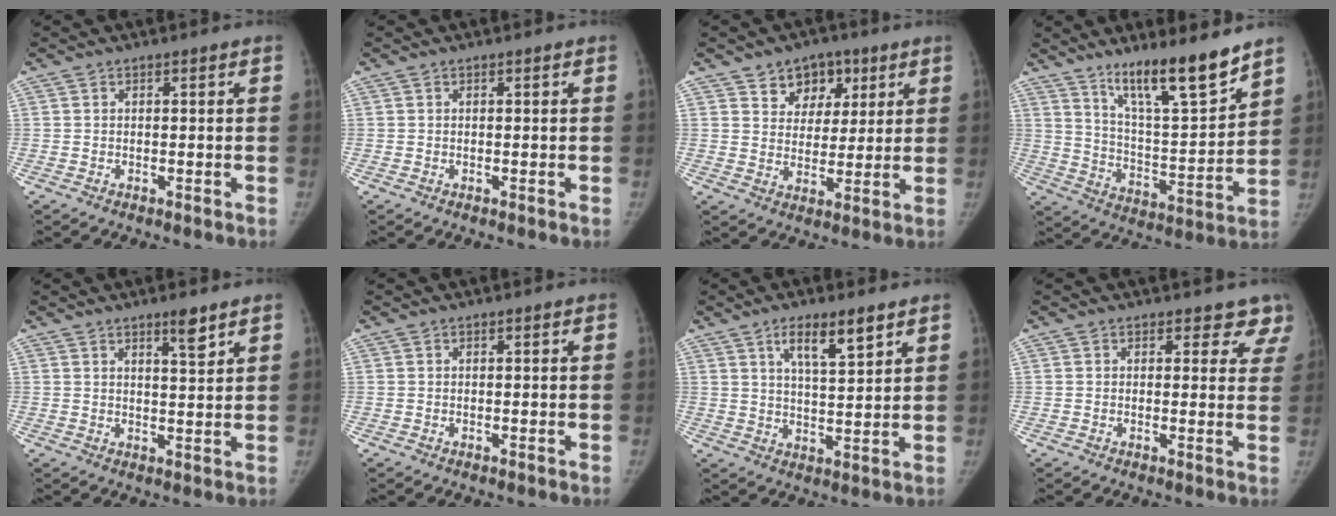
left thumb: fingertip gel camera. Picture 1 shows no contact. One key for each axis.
{"total": 0.0}
{"total": 8.4, "fx": 4.6, "fy": 6.4, "fz": 2.9, "tx": -0.002, "ty": -0.018, "tz": 0.074}
{"total": 15.0, "fx": 11.4, "fy": 2.3, "fz": 9.6, "tx": -0.133, "ty": -0.084, "tz": 0.200}
{"total": 3.8, "fx": 2.8, "fy": 0.5, "fz": 2.6, "tx": -0.034, "ty": -0.023, "tz": 0.045}
{"total": 0.0}
{"total": 7.8, "fx": 4.8, "fy": 2.0, "fz": 5.8, "tx": -0.087, "ty": -0.030, "tz": 0.085}
{"total": 5.3, "fx": 4.6, "fy": 2.6, "fz": 0.3, "tx": 0.044, "ty": -0.021, "tz": 0.028}